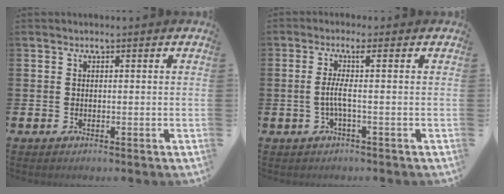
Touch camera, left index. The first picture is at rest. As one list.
[{"total": 3.2, "force": [-0.3, -0.4, 3.1], "torque": [-0.068, 0.002, -0.008]}]